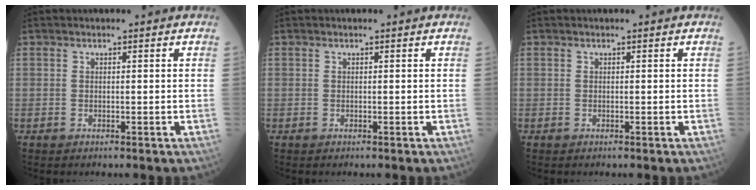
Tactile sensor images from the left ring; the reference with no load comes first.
{"total": 0.0}
{"total": 0.0}